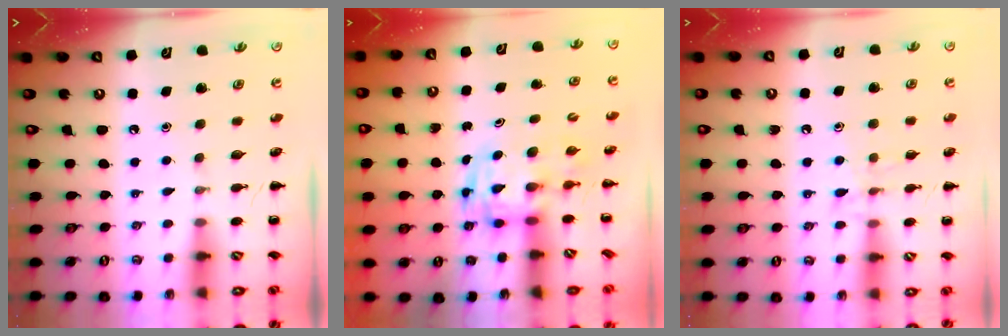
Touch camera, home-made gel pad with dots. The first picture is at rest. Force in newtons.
{"total": 2.8, "press": 2.7, "slide": 0.6}
{"total": 7.4, "press": 7.3, "slide": 1.2}